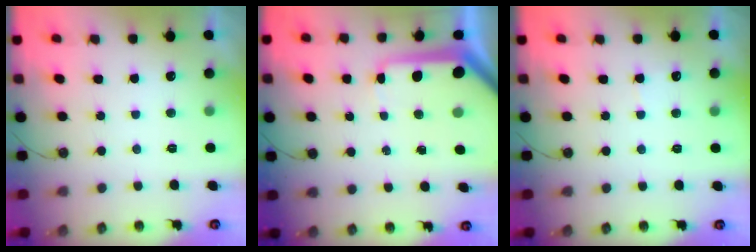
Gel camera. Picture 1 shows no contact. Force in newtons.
{"total": 10.1, "press": 10.1, "slide": 1.1}
{"total": 3.2, "press": 3.2, "slide": 0.4}